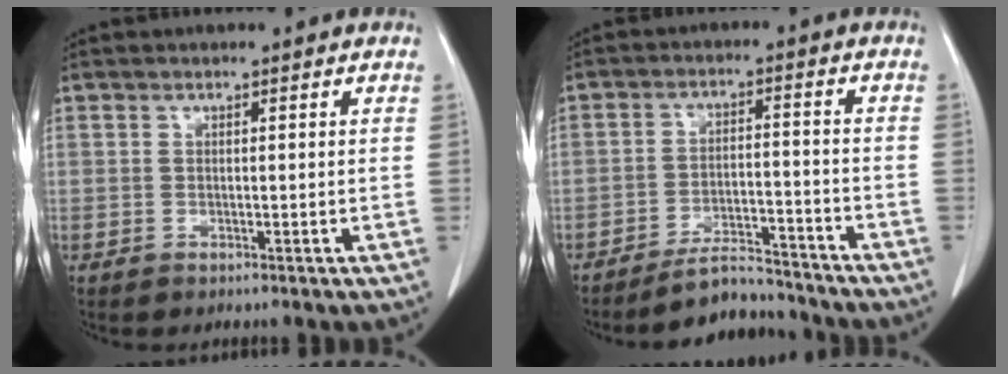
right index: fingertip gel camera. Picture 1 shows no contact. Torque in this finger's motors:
{"motor_torque": [-0.05, -0.24, -0.34, -0.07]}